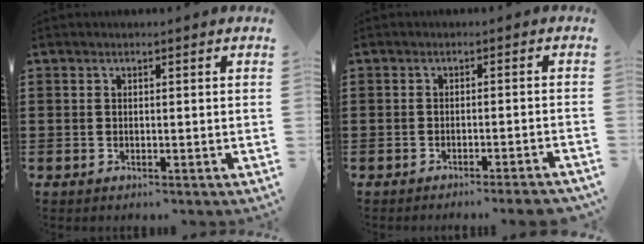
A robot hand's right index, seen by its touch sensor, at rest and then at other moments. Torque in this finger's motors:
{"motor_torque": [1.63, -0.51, 0.26, 0.06]}